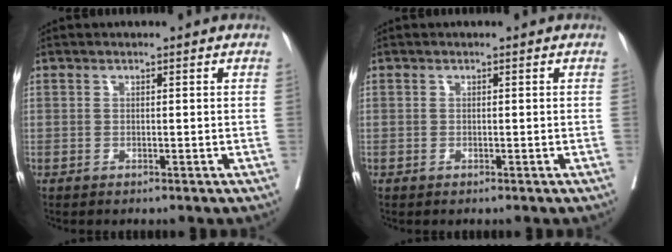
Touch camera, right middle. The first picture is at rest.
{"total": 0.0}